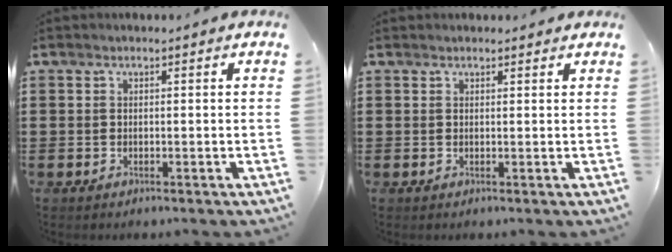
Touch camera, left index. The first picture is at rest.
{"total": 0.8, "force": [0.7, 0.3, 0.2], "torque": [-0.005, 0.002, 0.014]}